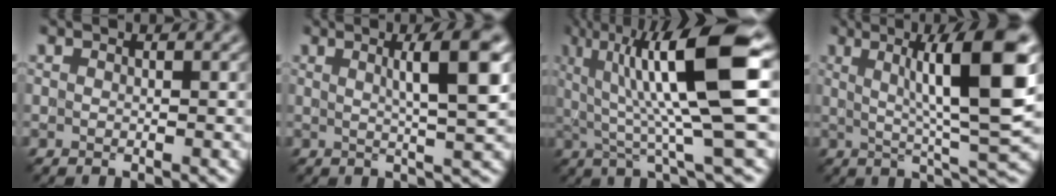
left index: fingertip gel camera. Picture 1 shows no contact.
{"total": 5.8, "force": [1.5, 0.9, 5.5], "torque": [-0.067, 0.007, 0.021]}
{"total": 12.1, "force": [2.4, 2.2, 11.6], "torque": [-0.178, 0.008, 0.043]}
{"total": 10.3, "force": [2.3, 1.5, 9.9], "torque": [-0.125, 0.000, 0.039]}